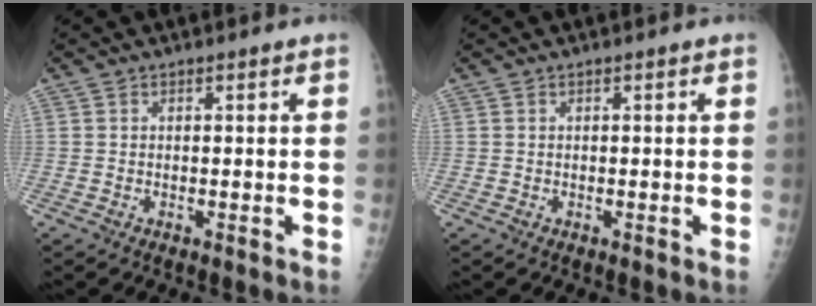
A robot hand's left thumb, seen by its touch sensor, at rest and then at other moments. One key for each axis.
{"total": 0.0}